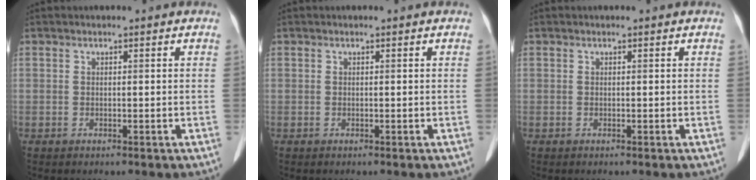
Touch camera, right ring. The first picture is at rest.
{"total": 0.0}
{"total": 0.0}